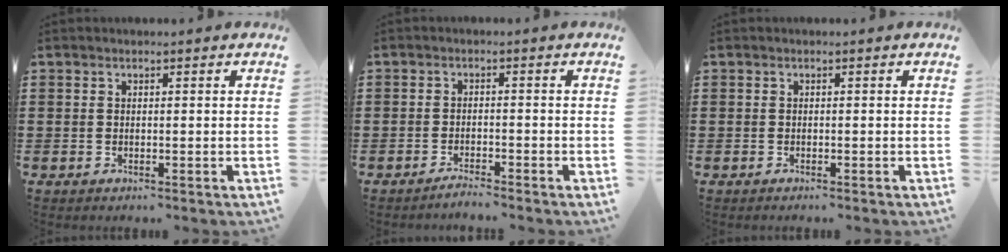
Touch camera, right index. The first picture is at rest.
{"total": 1.8, "force": [-1.8, -0.2, 0.2], "torque": [-0.009, -0.001, -0.034]}
{"total": 0.0}